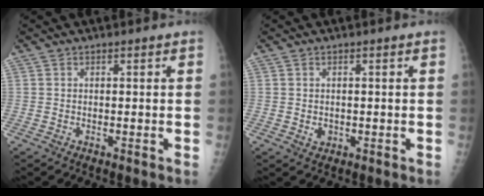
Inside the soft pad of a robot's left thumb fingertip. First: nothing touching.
{"total": 1.8, "force": [-0.2, 1.5, 0.9], "torque": [-0.007, 0.001, 0.002]}